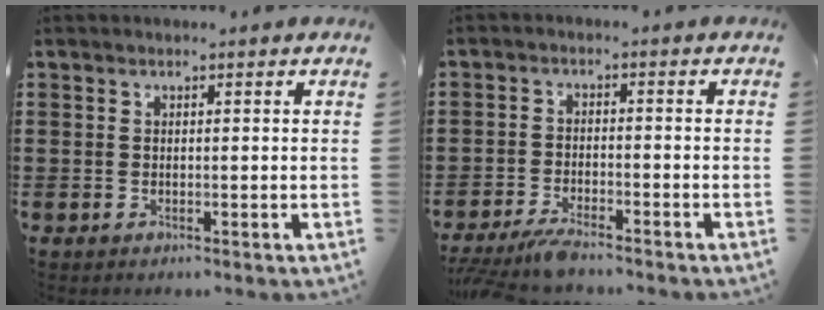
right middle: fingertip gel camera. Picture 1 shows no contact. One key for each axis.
{"total": 3.7, "fx": -3.5, "fy": 0.3, "fz": 1.4, "tx": -0.038, "ty": -0.007, "tz": -0.072}